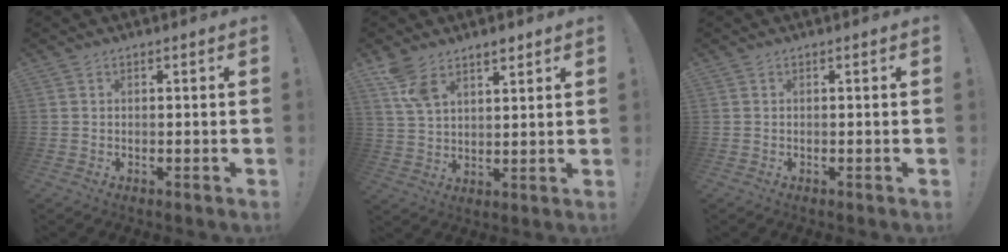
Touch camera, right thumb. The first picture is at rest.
{"total": 8.0, "force": [5.8, 3.8, 4.1], "torque": [-0.071, -0.026, 0.110]}
{"total": 0.0}